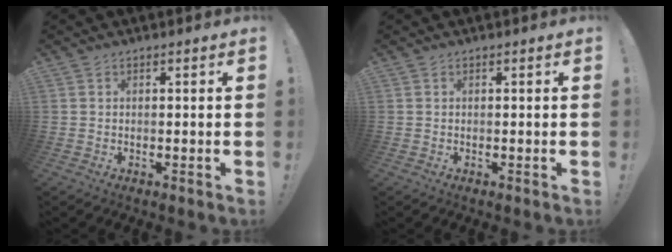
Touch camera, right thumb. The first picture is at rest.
{"total": 0.0}